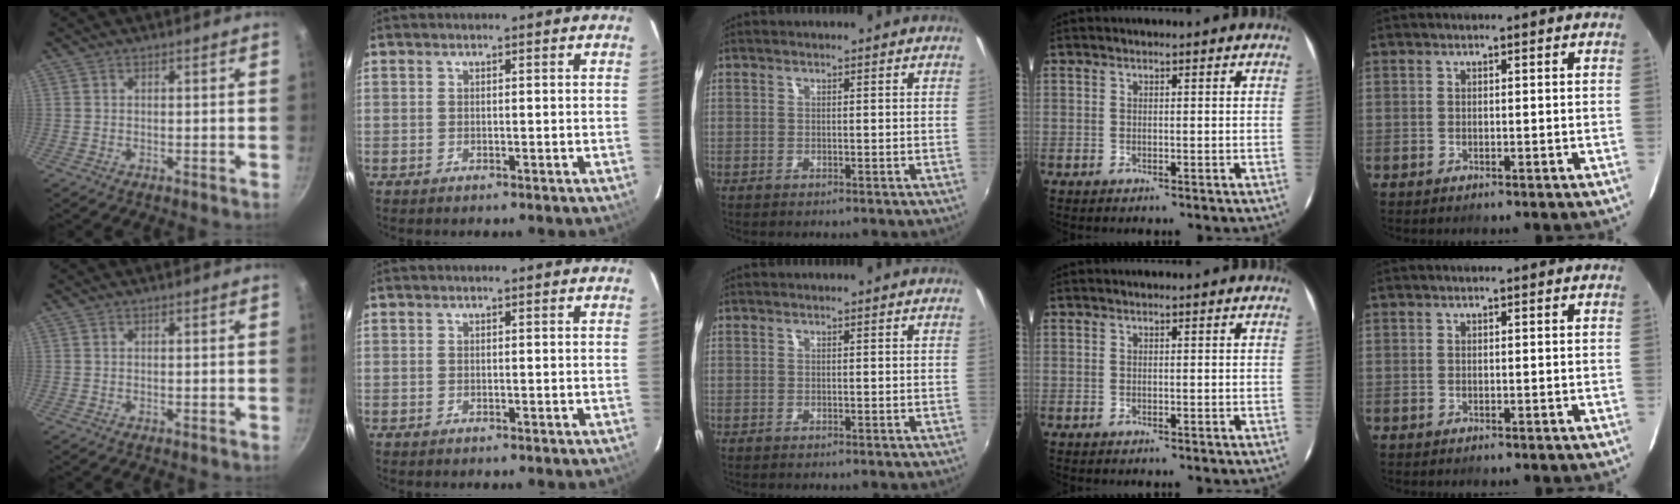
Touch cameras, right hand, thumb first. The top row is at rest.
{}